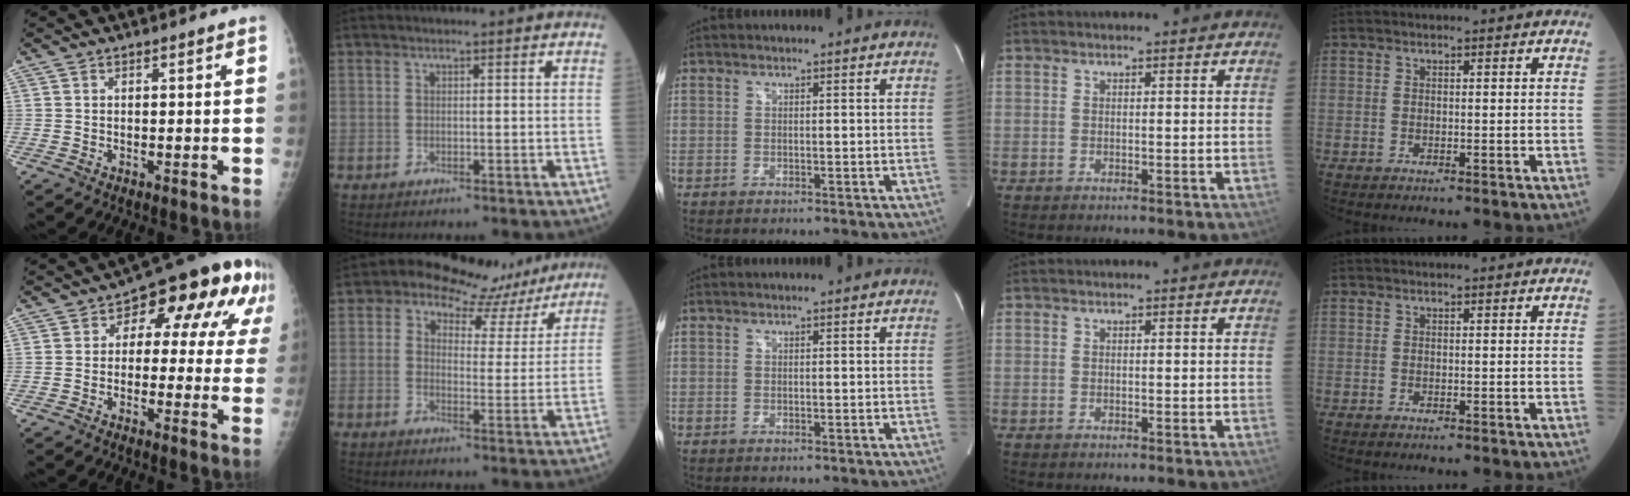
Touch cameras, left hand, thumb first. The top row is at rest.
{"thumb": {"total": 15.7, "force": [4.5, 9.0, 12.0], "torque": [-0.088, 0.025, 0.043]}, "index": {"total": 10.0, "force": [8.0, 5.3, 2.9], "torque": [-0.030, 0.013, 0.086]}}